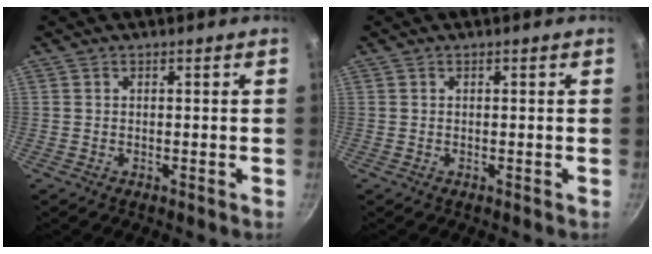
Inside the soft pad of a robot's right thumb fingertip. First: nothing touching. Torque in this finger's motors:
{"motor_torque": [-0.45, -0.46, 0.40, -0.21, 0.07]}